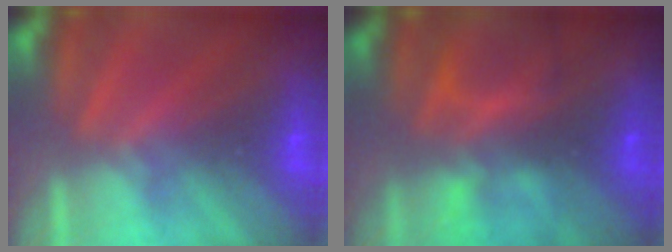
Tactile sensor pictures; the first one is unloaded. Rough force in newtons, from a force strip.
{"total": 9.3}